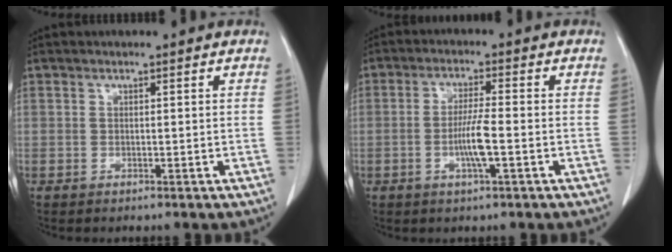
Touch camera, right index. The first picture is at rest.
{"total": 5.3, "force": [-1.4, 0.0, 5.1], "torque": [-0.102, -0.006, -0.026]}